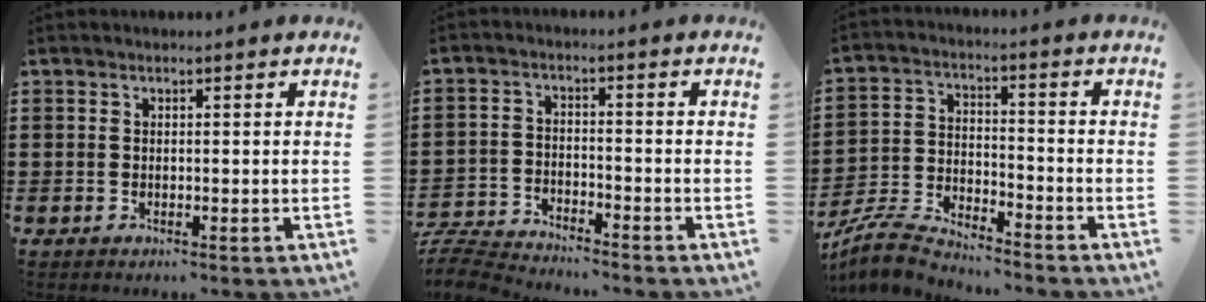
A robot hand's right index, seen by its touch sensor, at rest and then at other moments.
{"total": 5.4, "force": [-5.3, 0.5, 0.4], "torque": [-0.035, -0.003, -0.116]}
{"total": 5.8, "force": [-5.6, 0.5, 1.2], "torque": [-0.047, -0.003, -0.117]}